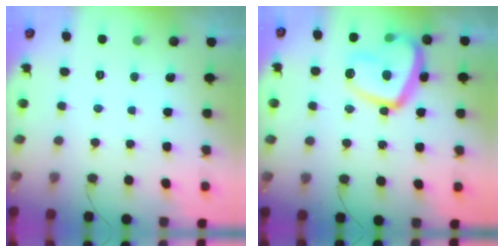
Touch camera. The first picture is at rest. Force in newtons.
{"total": 19.4, "press": 19.3, "slide": 1.7}